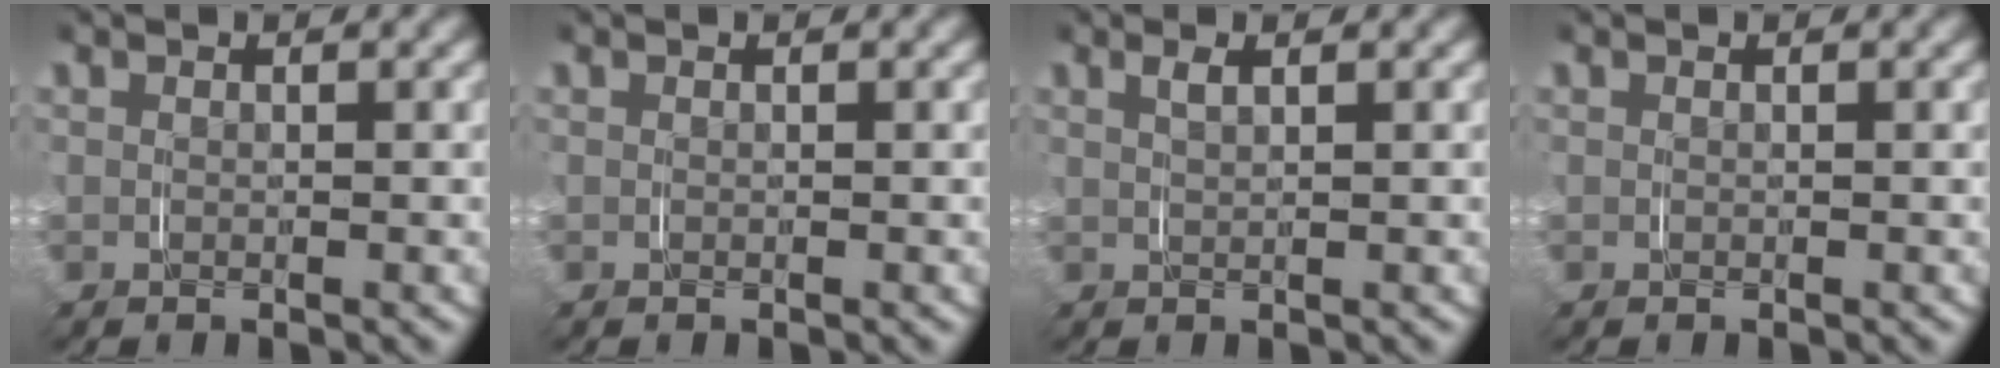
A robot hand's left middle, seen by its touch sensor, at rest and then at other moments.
{"total": 0.0}
{"total": 1.0, "force": [0.5, -0.1, 0.8], "torque": [-0.014, 0.001, 0.012]}
{"total": 0.0}